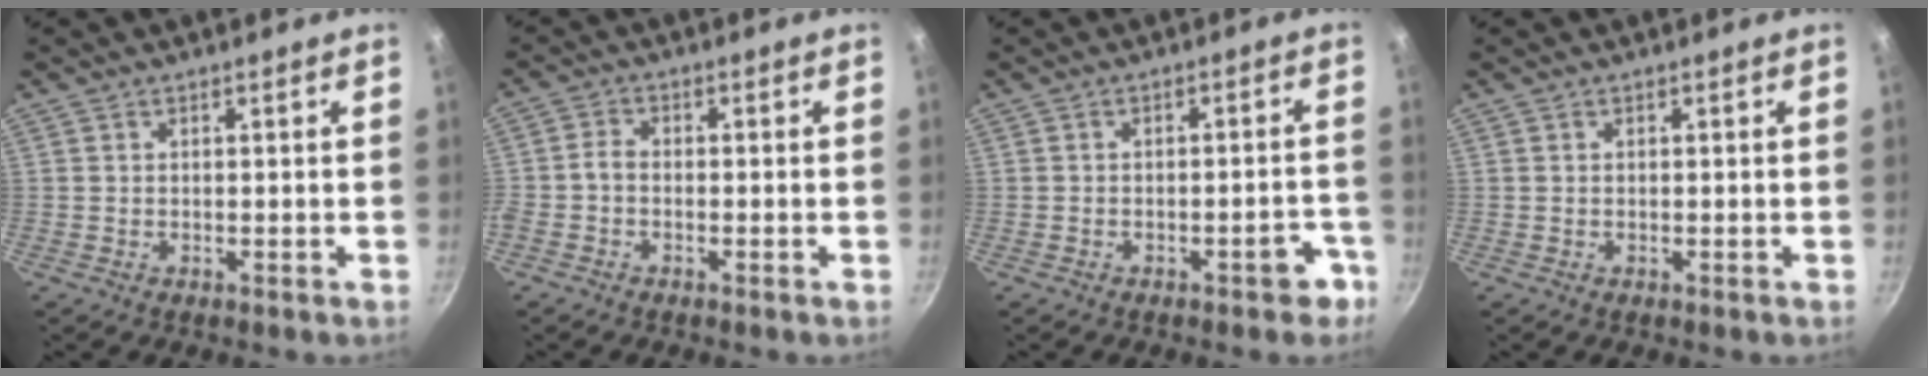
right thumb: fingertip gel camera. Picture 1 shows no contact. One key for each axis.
{"total": 2.3, "fx": -1.1, "fy": 1.5, "fz": 1.5, "tx": -0.035, "ty": 0.014, "tz": -0.031}
{"total": 4.9, "fx": -2.9, "fy": 2.0, "fz": 3.4, "tx": -0.015, "ty": 0.034, "tz": -0.028}
{"total": 0.0}